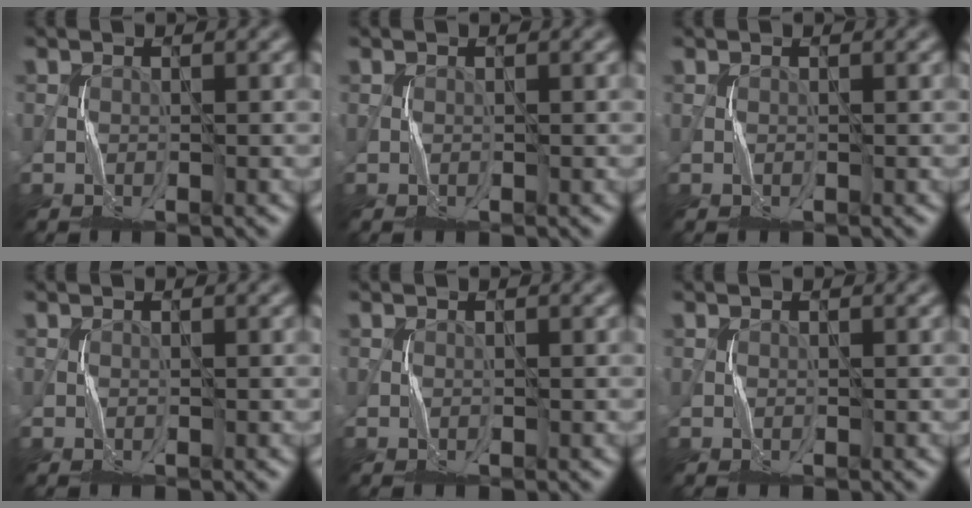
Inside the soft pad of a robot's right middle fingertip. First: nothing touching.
{"total": 0.0}
{"total": 0.0}
{"total": 0.0}
{"total": 0.0}
{"total": 0.0}